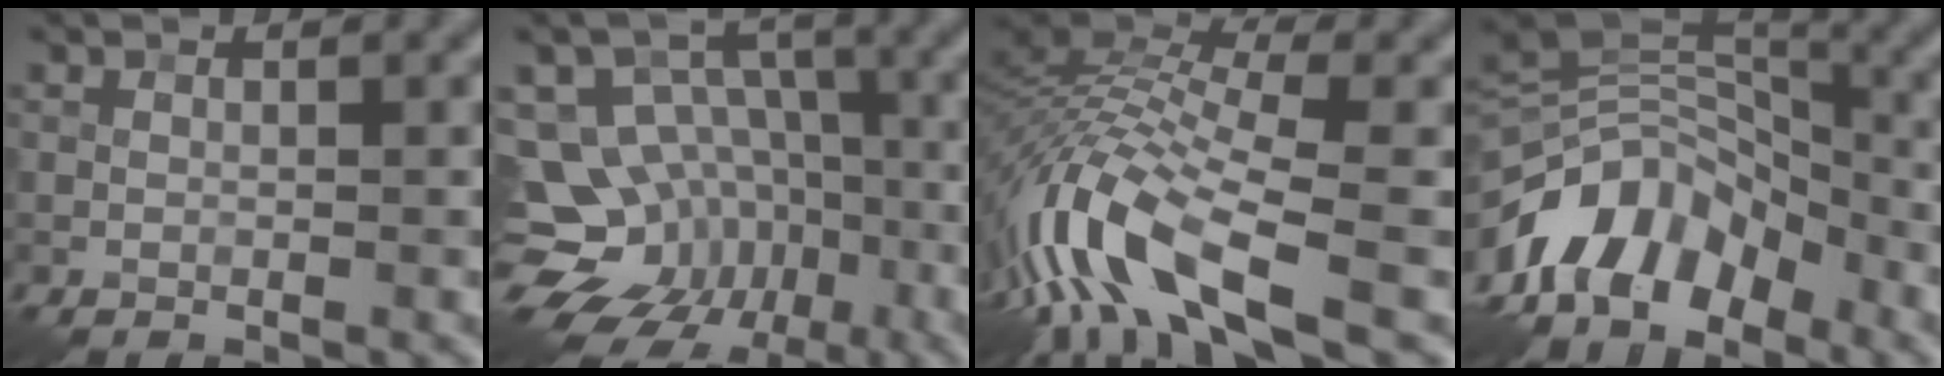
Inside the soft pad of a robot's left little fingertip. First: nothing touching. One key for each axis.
{"total": 15.1, "fx": -7.2, "fy": 12.2, "fz": 5.2, "tx": -0.095, "ty": -0.017, "tz": -0.122}
{"total": 12.1, "fx": -5.4, "fy": 4.7, "fz": 9.8, "tx": -0.202, "ty": 0.005, "tz": -0.108}
{"total": 10.3, "fx": -6.0, "fy": 5.6, "fz": 6.2, "tx": -0.101, "ty": 0.017, "tz": -0.129}